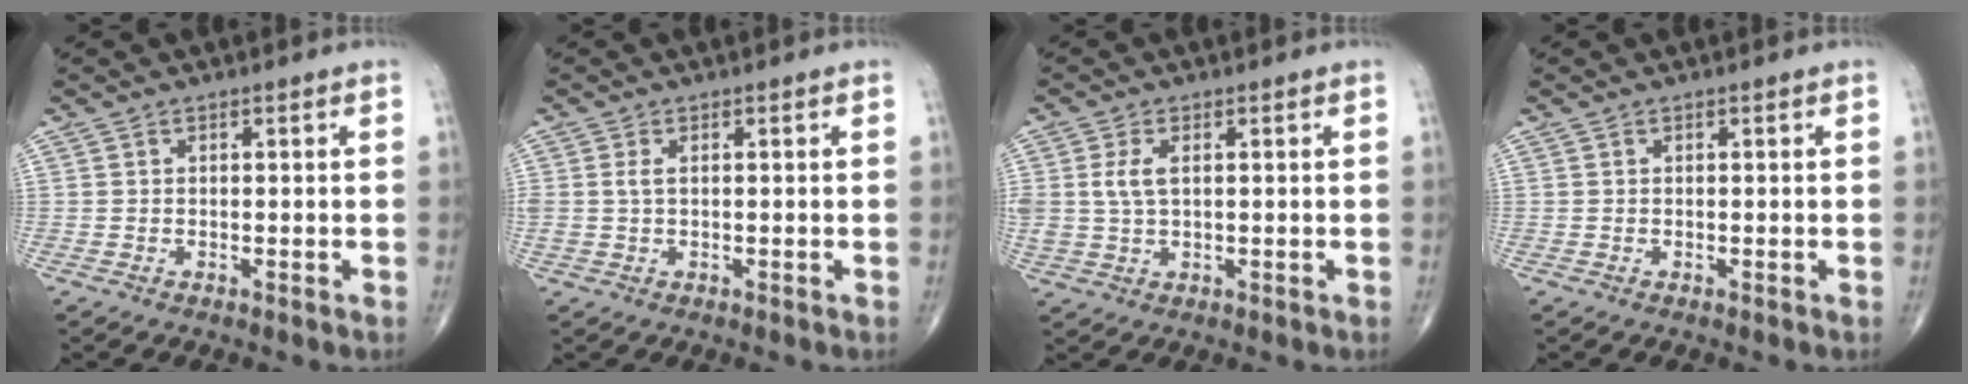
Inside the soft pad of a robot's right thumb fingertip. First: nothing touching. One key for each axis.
{"total": 1.8, "fx": 0.4, "fy": 0.9, "fz": 1.5, "tx": -0.041, "ty": 0.007, "tz": 0.011}
{"total": 4.3, "fx": 0.9, "fy": 2.3, "fz": 3.5, "tx": -0.084, "ty": 0.001, "tz": 0.021}
{"total": 0.0}